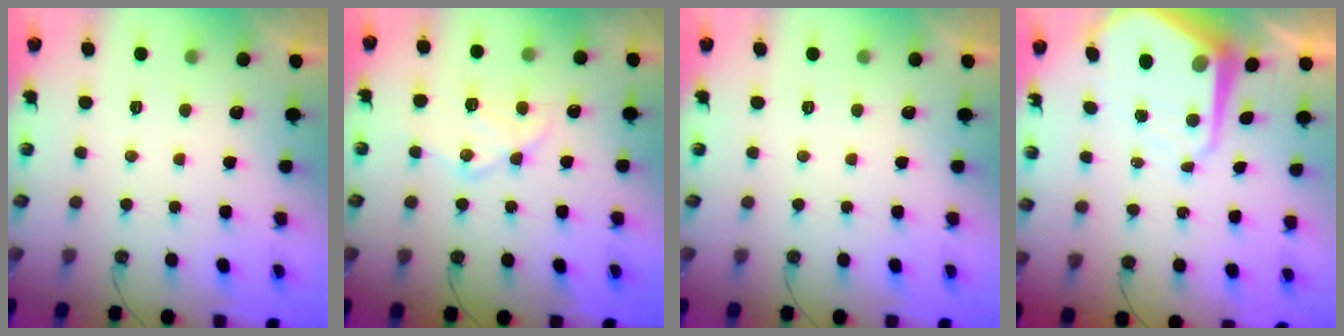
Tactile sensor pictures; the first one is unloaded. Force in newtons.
{"total": 15.6, "press": 15.5, "slide": 1.3}
{"total": 0.0}
{"total": 10.2, "press": 10.1, "slide": 1.1}